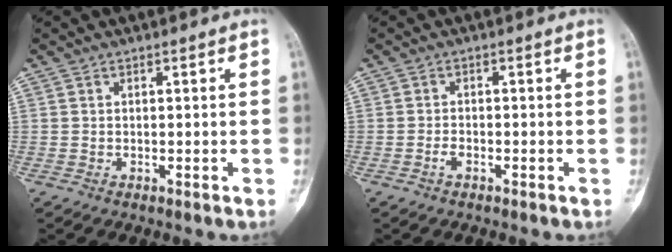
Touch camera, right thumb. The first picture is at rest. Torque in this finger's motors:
{"motor_torque": [-0.67, 0.00, -0.06, 0.00, 0.02]}